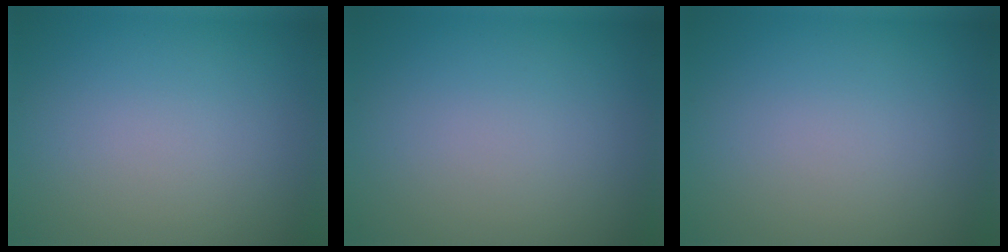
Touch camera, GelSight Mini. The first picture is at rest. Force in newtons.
{"total": 0.0}
{"total": 0.0}